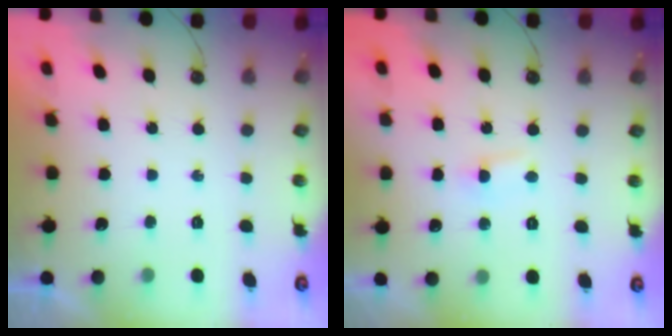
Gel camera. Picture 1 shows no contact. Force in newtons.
{"total": 2.8, "press": 2.7, "slide": 0.6}